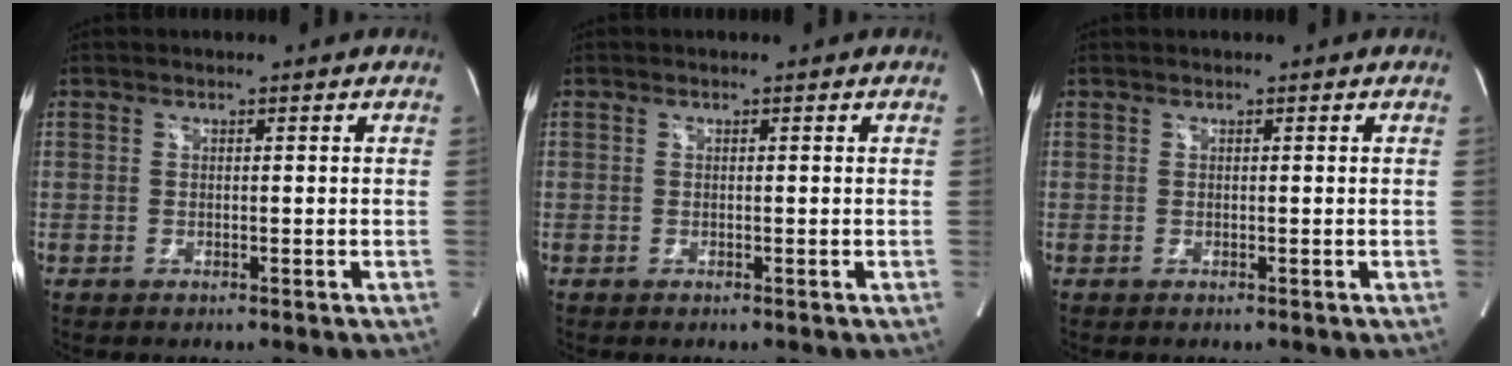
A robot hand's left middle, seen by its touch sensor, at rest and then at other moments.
{"total": 0.0}
{"total": 0.5, "force": [0.4, 0.0, 0.3], "torque": [-0.006, 0.013, 0.011]}